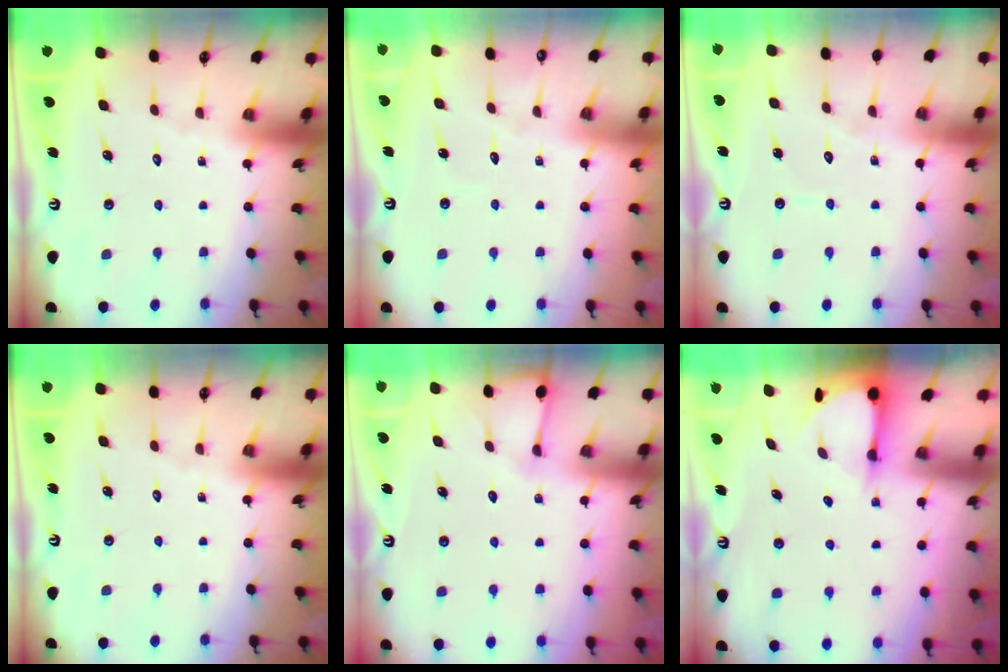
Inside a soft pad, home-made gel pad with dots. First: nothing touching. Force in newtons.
{"total": 2.5, "press": 2.5, "slide": 0.3}
{"total": 4.3, "press": 4.3, "slide": 0.4}
{"total": 0.0}
{"total": 4.1, "press": 4.1, "slide": 0.6}
{"total": 3.6, "press": 3.6, "slide": 0.4}